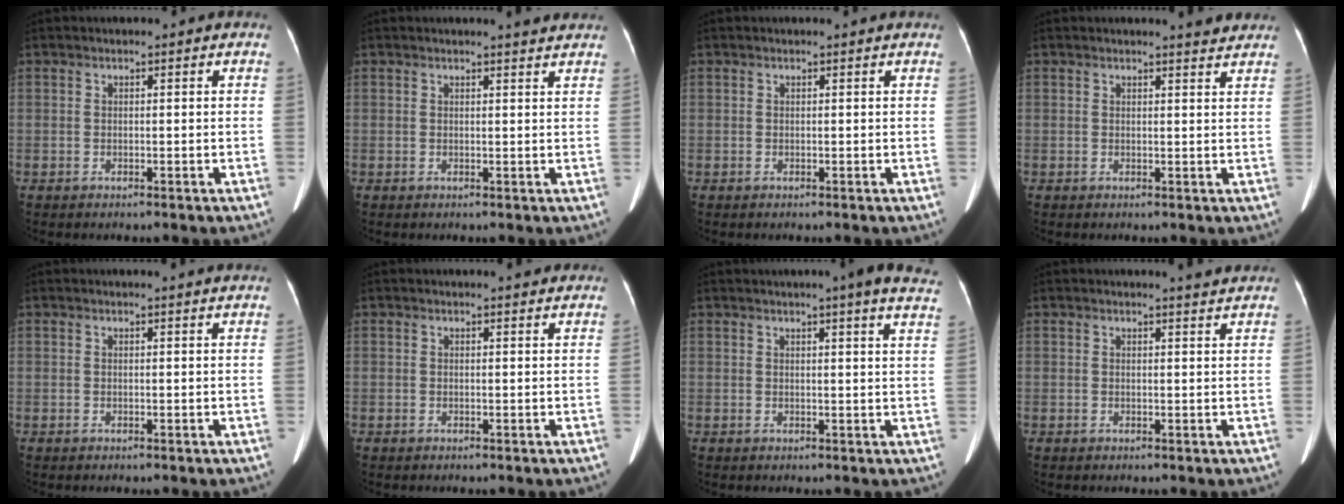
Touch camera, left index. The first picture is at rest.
{"total": 2.4, "force": [2.3, -0.2, 0.6], "torque": [-0.009, -0.005, 0.021]}
{"total": 0.7, "force": [0.7, -0.1, 0.2], "torque": [-0.007, 0.000, 0.010]}
{"total": 2.6, "force": [2.5, -0.1, 0.6], "torque": [-0.011, -0.008, 0.023]}
{"total": 2.3, "force": [2.2, -0.5, 0.7], "torque": [-0.014, 0.000, 0.022]}
{"total": 2.2, "force": [2.1, 0.4, 0.6], "torque": [-0.013, 0.008, 0.022]}
{"total": 10.9, "force": [9.2, -0.3, 5.8], "torque": [-0.064, -0.022, 0.081]}
{"total": 2.3, "force": [2.2, -0.5, 0.5], "torque": [-0.009, -0.008, 0.023]}